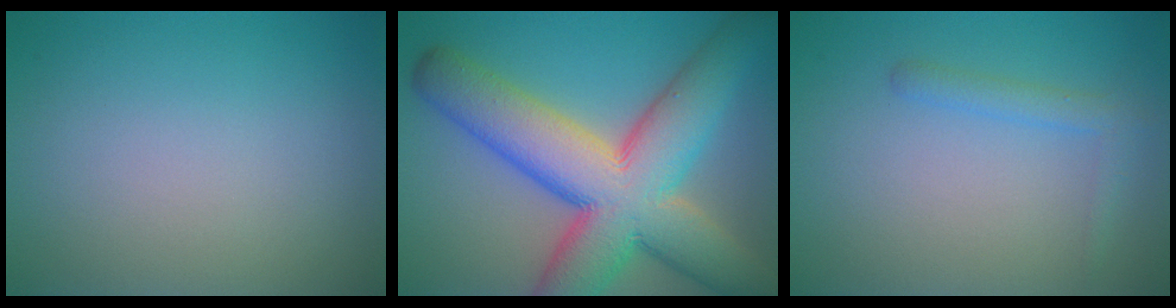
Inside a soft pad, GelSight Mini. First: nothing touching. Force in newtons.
{"total": 13.8, "press": 13.8, "slide": 0.8}
{"total": 1.7, "press": 1.7, "slide": 0.1}